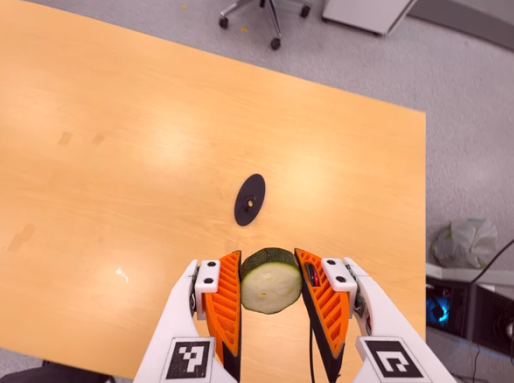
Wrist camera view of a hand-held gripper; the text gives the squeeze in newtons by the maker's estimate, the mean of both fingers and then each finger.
{"total": 12.1, "left": 11.1, "right": 13.0}